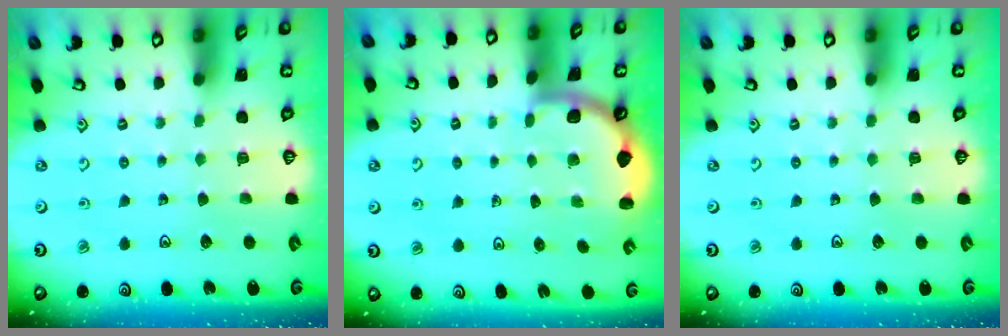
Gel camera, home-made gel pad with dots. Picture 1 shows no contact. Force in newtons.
{"total": 1.6, "press": 1.6, "slide": 0.0}
{"total": 0.0}